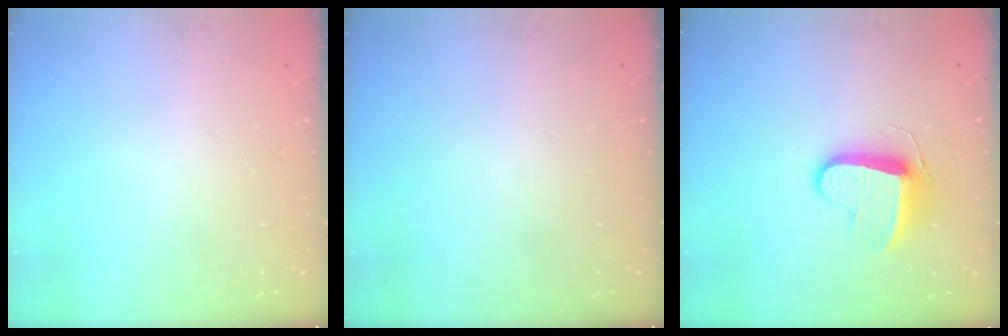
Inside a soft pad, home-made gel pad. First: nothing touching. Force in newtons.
{"total": 0.0}
{"total": 9.6, "press": 9.6, "slide": 0.2}